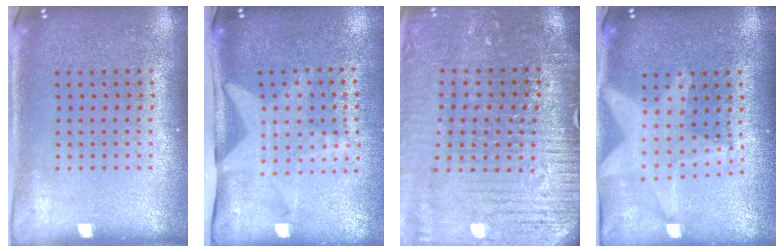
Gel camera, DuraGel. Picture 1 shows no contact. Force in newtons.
{"total": 2.0, "press": 1.5, "slide": 1.3}
{"total": 3.3, "press": 3.3, "slide": 0.2}
{"total": 2.1, "press": 1.7, "slide": 1.2}